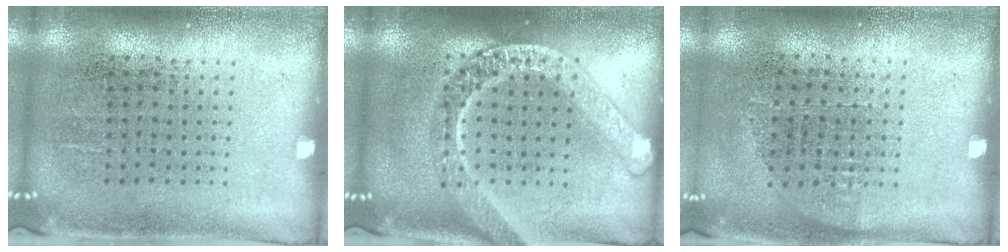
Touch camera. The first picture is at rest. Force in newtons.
{"total": 2.9, "press": 2.9, "slide": 0.4}
{"total": 0.7, "press": 0.6, "slide": 0.3}